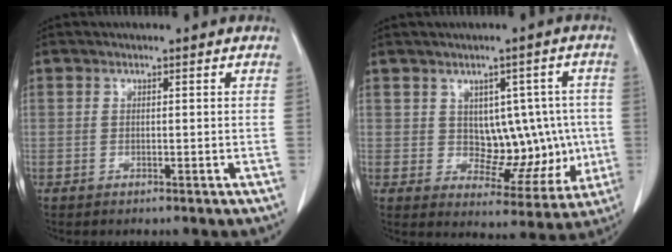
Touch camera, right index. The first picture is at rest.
{"total": 9.3, "force": [0.5, 6.0, 7.1], "torque": [-0.067, 0.024, 0.028]}